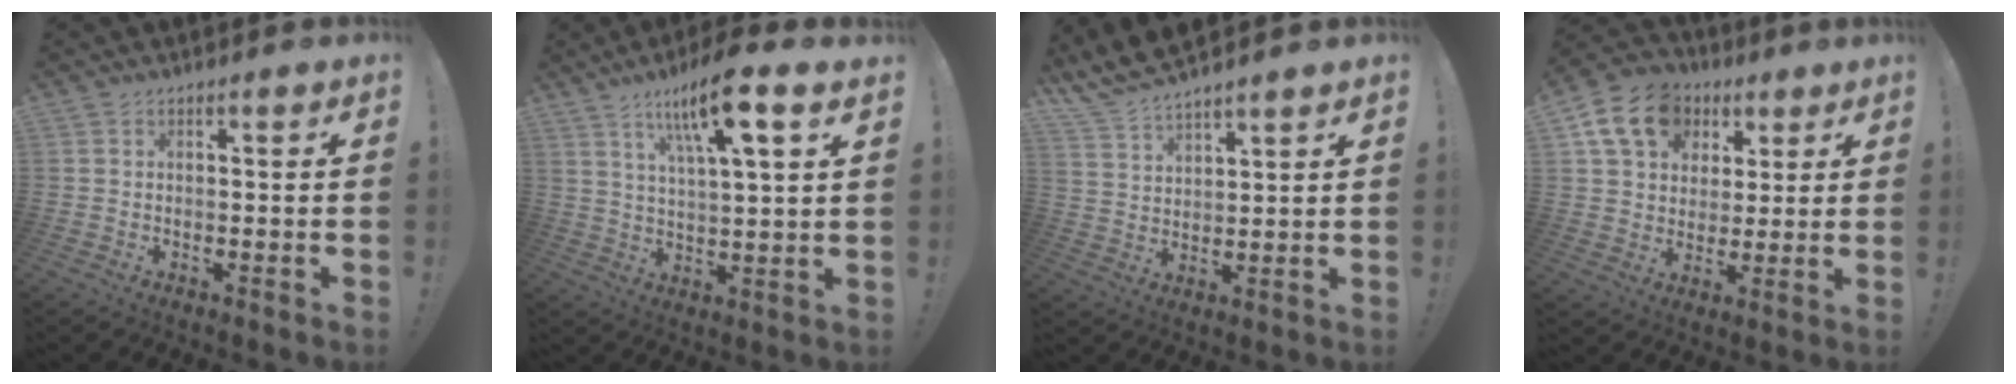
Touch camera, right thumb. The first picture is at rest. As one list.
[{"total": 13.8, "force": [7.6, 2.4, 11.3], "torque": [-0.188, -0.031, 0.116]}, {"total": 7.4, "force": [7.0, 1.6, 1.7], "torque": [-0.052, -0.054, 0.134]}, {"total": 15.6, "force": [6.5, 12.1, 7.3], "torque": [-0.109, -0.022, 0.127]}]